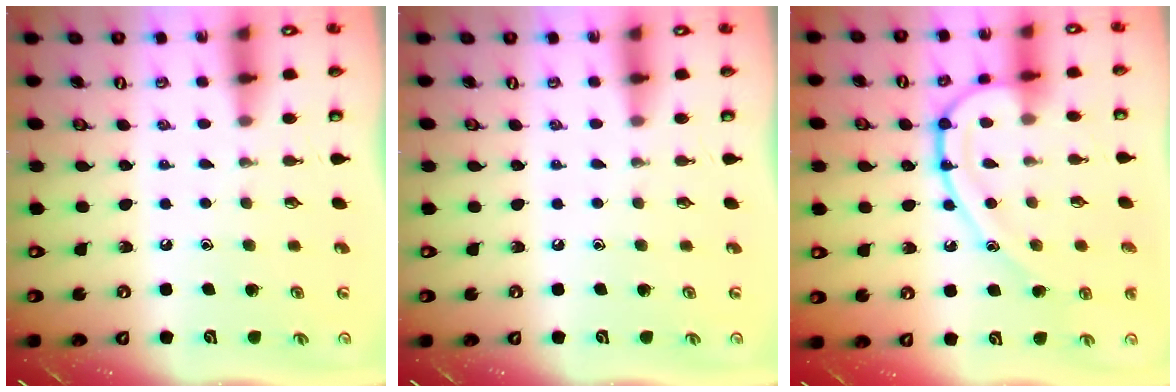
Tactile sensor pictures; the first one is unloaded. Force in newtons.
{"total": 0.0}
{"total": 13.7, "press": 13.7, "slide": 0.0}